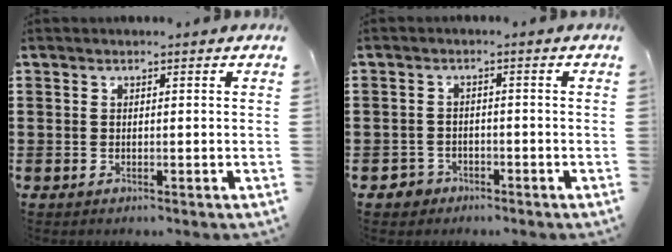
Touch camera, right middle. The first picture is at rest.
{"total": 1.9, "force": [-1.5, 1.1, 0.1], "torque": [-0.006, 0.002, -0.034]}